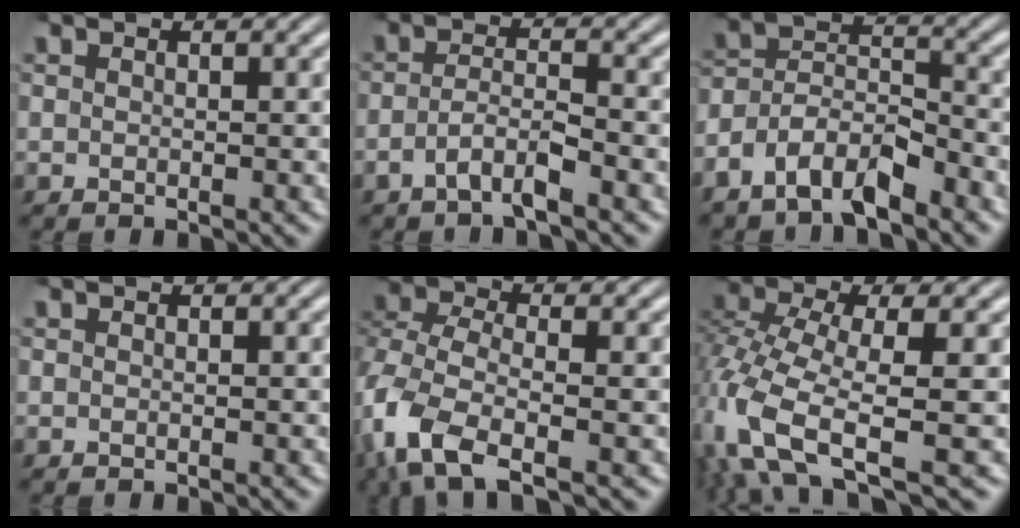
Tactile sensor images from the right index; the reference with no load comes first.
{"total": 3.5, "force": [-2.7, 1.2, 2.0], "torque": [-0.044, -0.013, -0.047]}
{"total": 7.8, "force": [-4.8, 5.4, 2.8], "torque": [-0.069, -0.025, -0.087]}
{"total": 0.0}
{"total": 6.9, "force": [-2.6, 4.3, 4.6], "torque": [-0.143, -0.048, -0.027]}
{"total": 9.1, "force": [-3.6, 5.5, 6.3], "torque": [-0.175, -0.058, -0.041]}